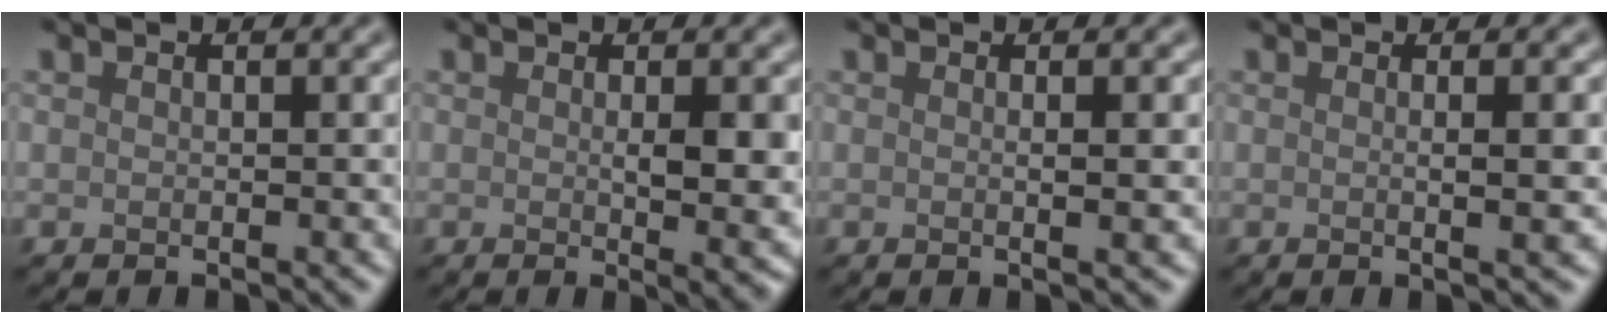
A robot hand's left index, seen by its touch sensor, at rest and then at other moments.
{"total": 3.8, "force": [0.1, 0.7, 3.7], "torque": [-0.052, -0.008, 0.006]}
{"total": 2.3, "force": [0.1, 0.7, 2.2], "torque": [-0.028, 0.002, -0.006]}
{"total": 3.6, "force": [0.1, 1.0, 3.4], "torque": [-0.037, 0.003, -0.004]}